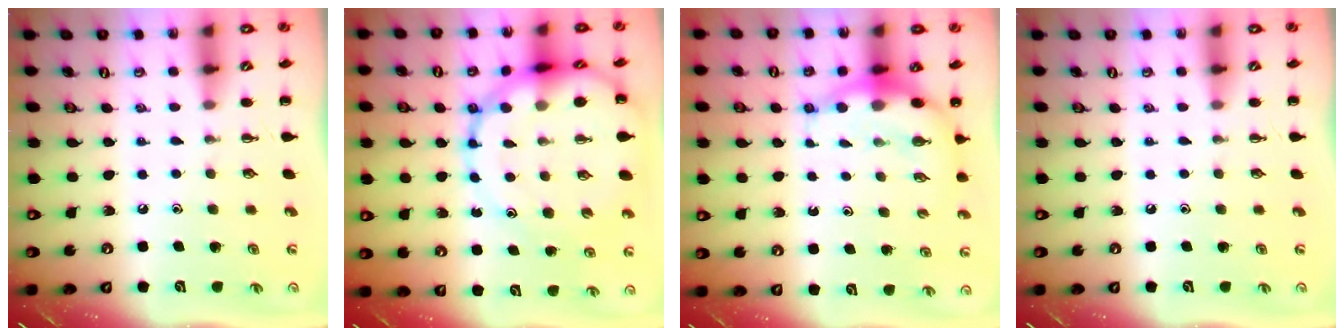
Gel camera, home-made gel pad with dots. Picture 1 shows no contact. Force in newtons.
{"total": 19.0, "press": 18.6, "slide": 3.5}
{"total": 6.6, "press": 6.5, "slide": 1.6}
{"total": 0.0}